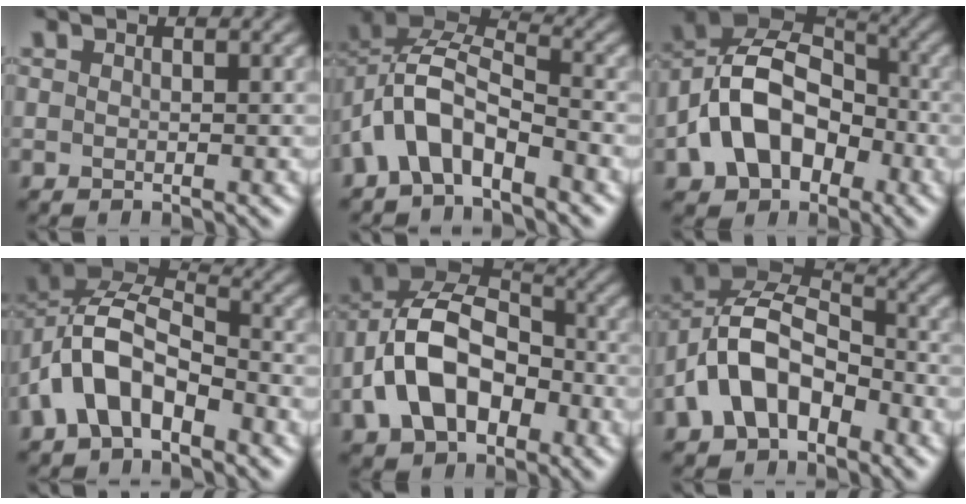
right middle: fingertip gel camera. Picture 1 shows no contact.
{"total": 7.2, "force": [-3.3, 3.7, 5.2], "torque": [-0.107, 0.009, -0.077]}
{"total": 10.4, "force": [-3.2, 7.1, 6.8], "torque": [-0.118, 0.006, -0.063]}
{"total": 8.6, "force": [-3.3, 5.0, 6.2], "torque": [-0.121, 0.012, -0.077]}
{"total": 10.6, "force": [-2.8, 7.0, 7.5], "torque": [-0.145, 0.013, -0.064]}
{"total": 9.2, "force": [-3.2, 5.9, 6.2], "torque": [-0.116, 0.015, -0.079]}